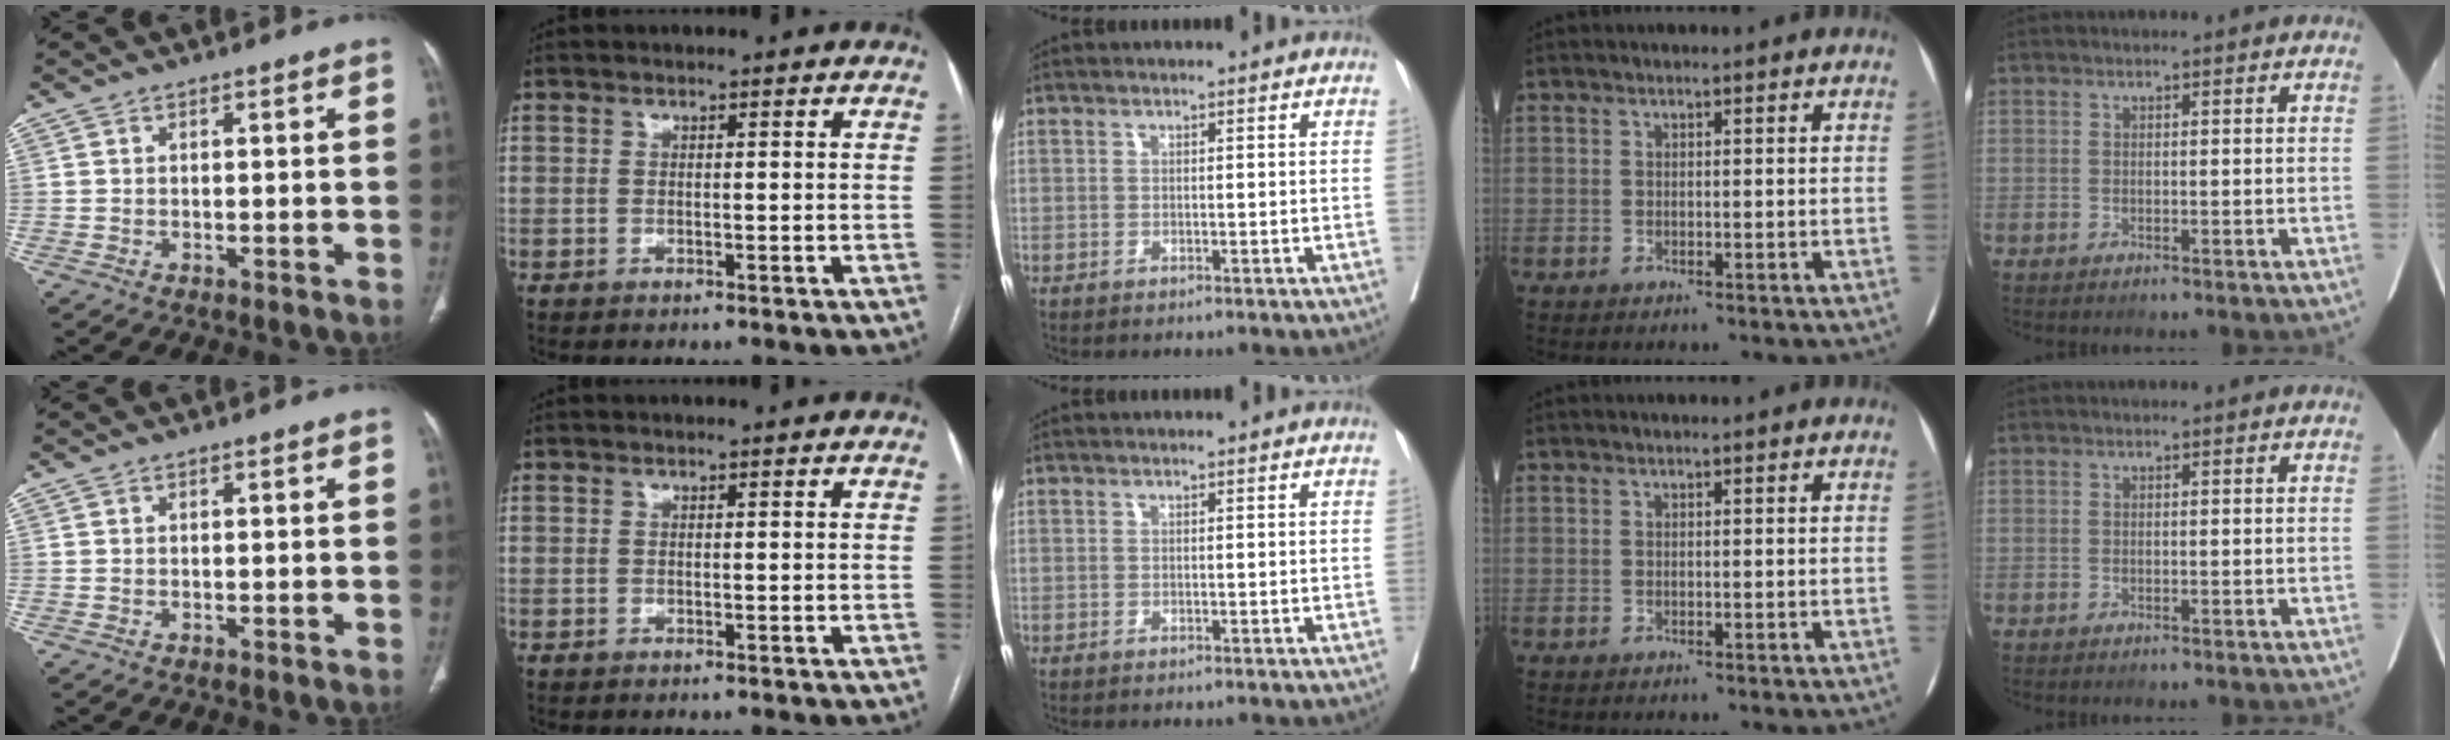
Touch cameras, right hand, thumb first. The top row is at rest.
{}